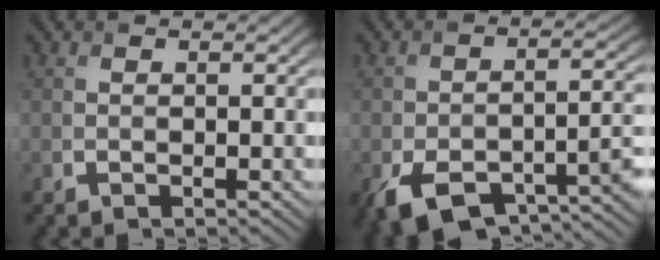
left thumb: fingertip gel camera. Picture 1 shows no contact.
{"total": 12.2, "force": [-7.1, 5.9, 8.0], "torque": [-0.134, -0.040, -0.106]}